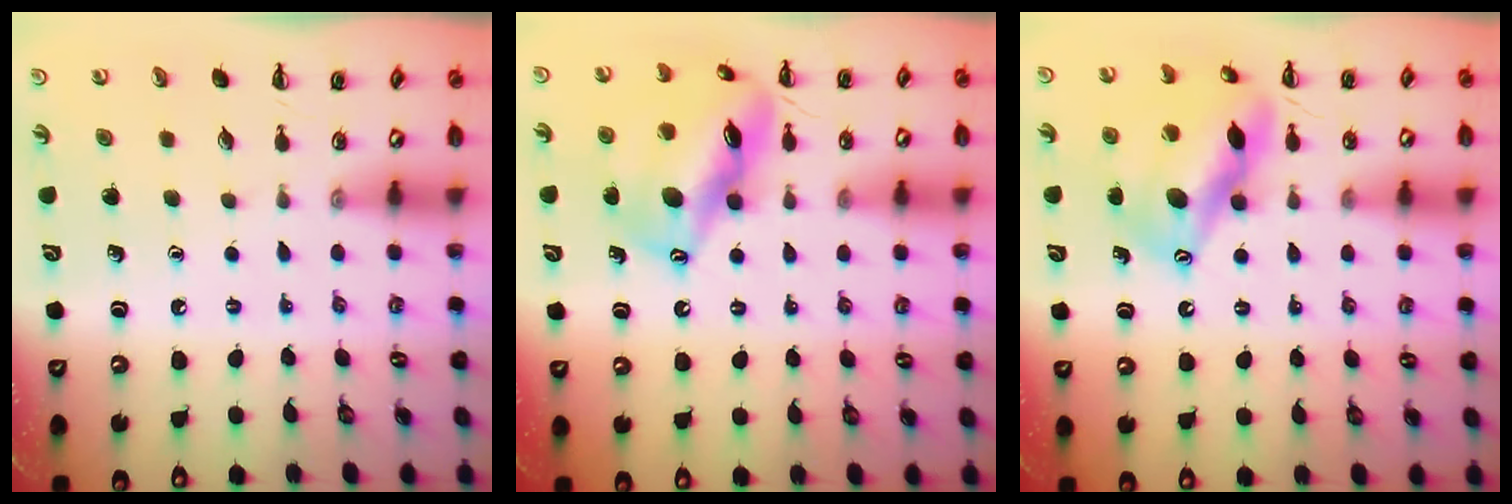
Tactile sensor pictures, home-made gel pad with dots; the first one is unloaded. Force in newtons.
{"total": 16.7, "press": 16.6, "slide": 2.0}
{"total": 15.0, "press": 14.7, "slide": 2.9}